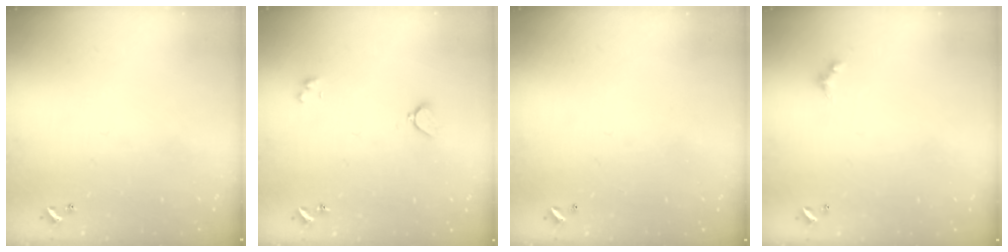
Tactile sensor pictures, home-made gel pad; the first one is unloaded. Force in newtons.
{"total": 2.1, "press": 2.0, "slide": 0.5}
{"total": 2.8, "press": 2.8, "slide": 0.1}
{"total": 1.5, "press": 1.4, "slide": 0.3}